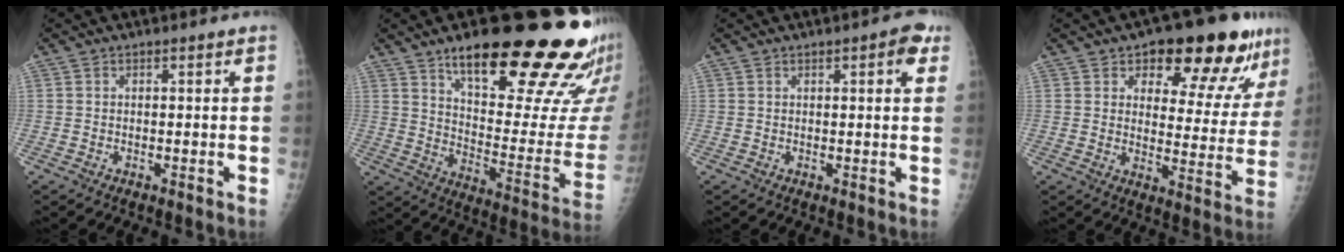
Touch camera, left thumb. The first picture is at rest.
{"total": 29.9, "force": [19.4, 9.0, 20.9], "torque": [-0.239, -0.083, 0.279]}
{"total": 3.8, "force": [1.7, 1.3, 3.1], "torque": [-0.028, -0.002, 0.016]}
{"total": 17.7, "force": [10.9, 7.7, 11.6], "torque": [-0.098, -0.041, 0.148]}